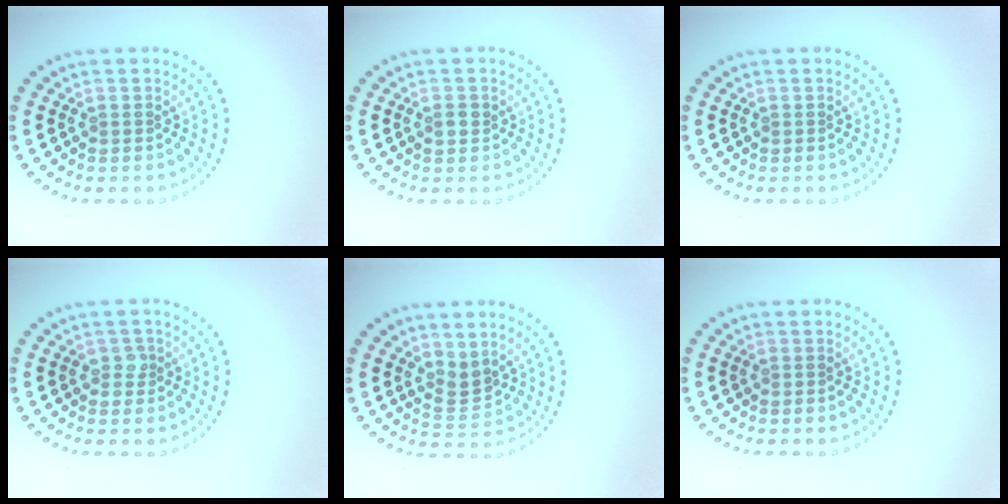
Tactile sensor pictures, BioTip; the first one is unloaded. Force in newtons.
{"total": 1.2, "press": 1.1, "slide": 0.2}
{"total": 0.0}
{"total": 1.2, "press": 1.1, "slide": 0.4}
{"total": 2.2, "press": 1.5, "slide": 1.6}
{"total": 0.0}